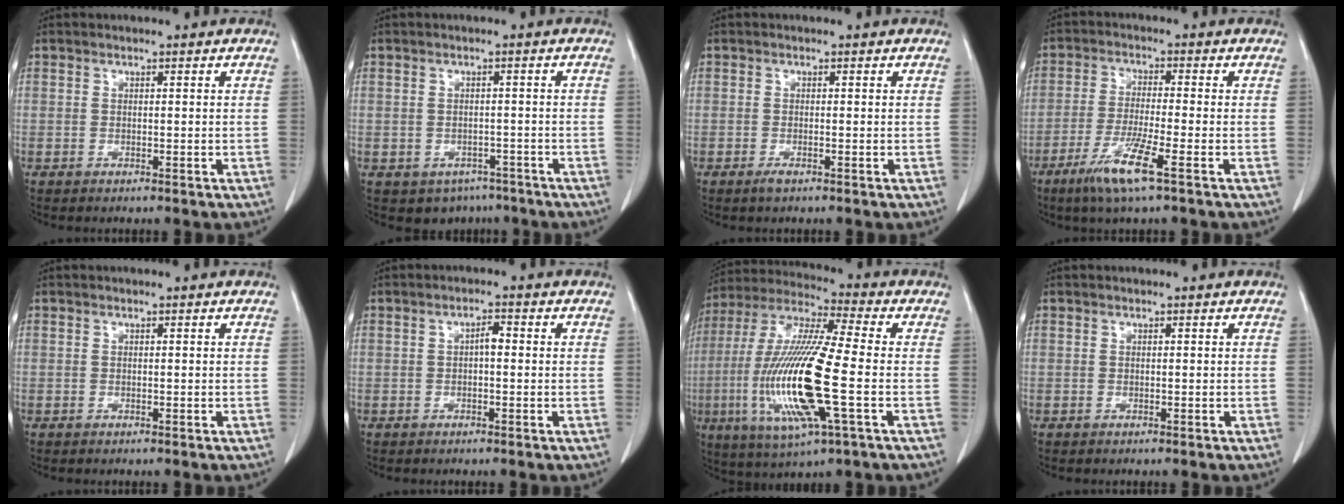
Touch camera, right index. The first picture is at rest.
{"total": 4.6, "force": [-3.1, 3.3, 0.7], "torque": [0.001, 0.010, -0.036]}
{"total": 1.1, "force": [-0.7, 0.1, 0.8], "torque": [-0.016, -0.003, -0.011]}
{"total": 7.8, "force": [-4.3, -0.3, 6.5], "torque": [-0.131, -0.020, -0.081]}
{"total": 0.0}
{"total": 1.8, "force": [0.0, 0.7, 1.7], "torque": [-0.027, 0.005, -0.002]}
{"total": 19.3, "force": [-3.9, 1.8, 18.8], "torque": [-0.401, -0.016, -0.073]}
{"total": 0.0}